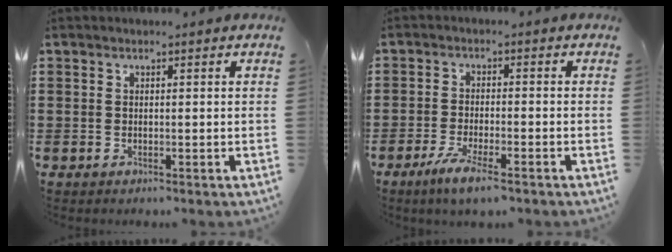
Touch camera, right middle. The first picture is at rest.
{"total": 4.5, "force": [-3.1, 0.4, 3.2], "torque": [-0.071, -0.010, -0.058]}